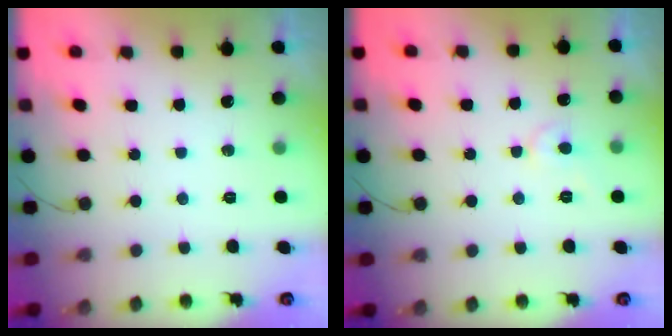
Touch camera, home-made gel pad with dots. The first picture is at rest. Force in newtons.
{"total": 5.9, "press": 5.9, "slide": 0.4}